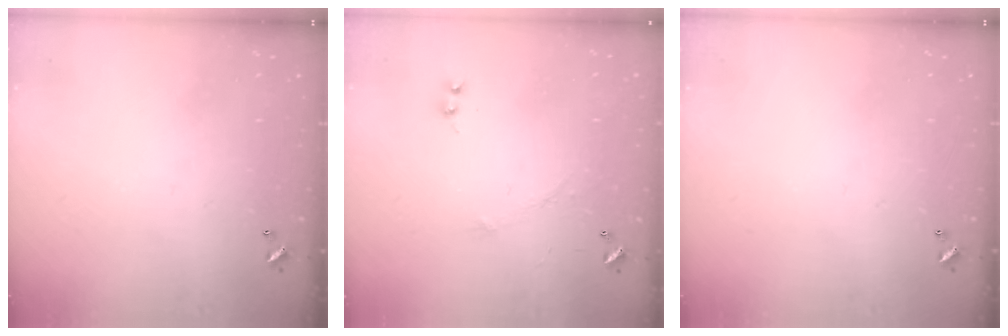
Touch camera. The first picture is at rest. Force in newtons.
{"total": 0.0}
{"total": 0.0}